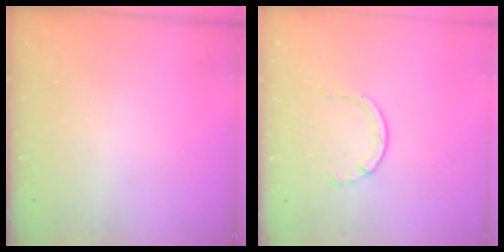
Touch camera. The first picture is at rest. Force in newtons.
{"total": 3.0, "press": 2.9, "slide": 0.3}